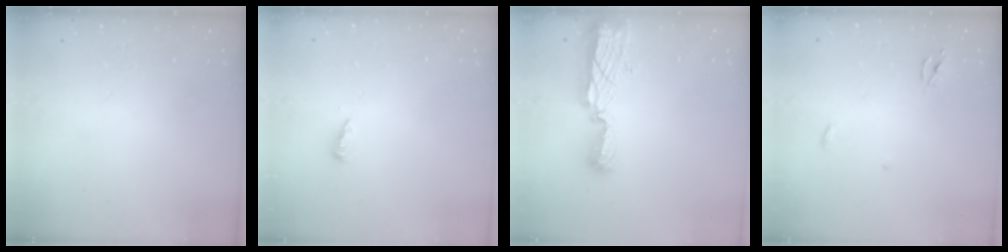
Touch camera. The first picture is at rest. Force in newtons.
{"total": 3.6, "press": 3.6, "slide": 0.4}
{"total": 8.7, "press": 8.6, "slide": 0.8}
{"total": 2.3, "press": 2.3, "slide": 0.1}